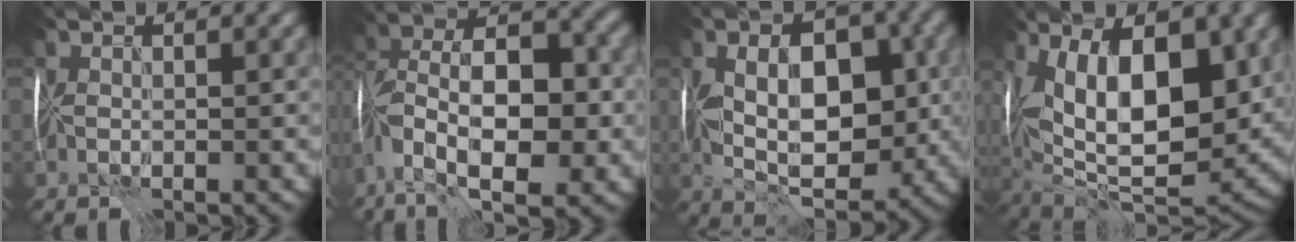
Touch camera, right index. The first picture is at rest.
{"total": 11.2, "force": [-3.1, 6.2, 8.8], "torque": [-0.159, 0.013, -0.061]}
{"total": 9.2, "force": [0.2, 5.0, 7.6], "torque": [-0.125, -0.004, 0.006]}
{"total": 14.8, "force": [2.9, 6.6, 12.9], "torque": [-0.179, 0.003, 0.056]}